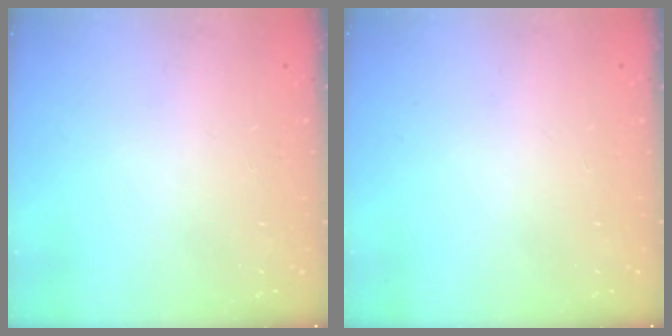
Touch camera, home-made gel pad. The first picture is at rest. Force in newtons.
{"total": 0.0}